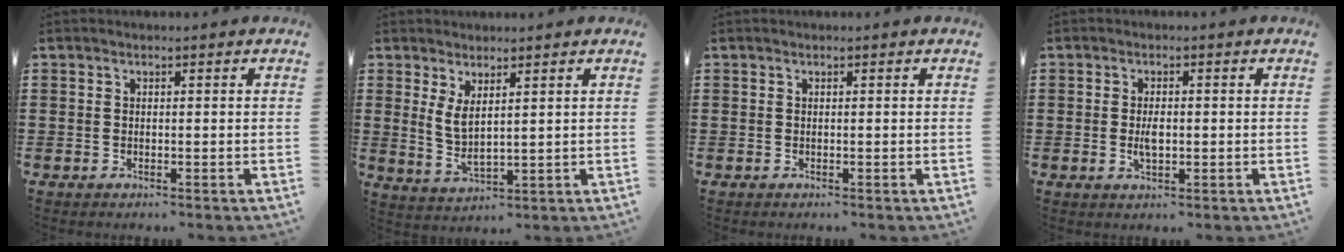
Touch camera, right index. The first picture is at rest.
{"total": 3.7, "force": [1.8, 1.3, 3.0], "torque": [-0.070, -0.001, 0.031]}
{"total": 0.0}
{"total": 2.7, "force": [-0.2, 1.2, 2.4], "torque": [-0.045, 0.003, -0.004]}